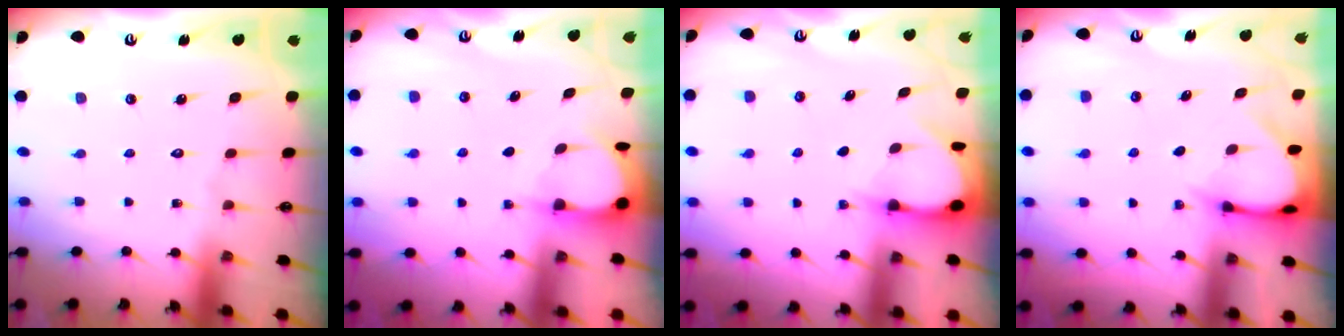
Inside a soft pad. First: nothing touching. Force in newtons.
{"total": 4.8, "press": 4.8, "slide": 0.2}
{"total": 3.3, "press": 3.3, "slide": 0.4}
{"total": 3.1, "press": 3.1, "slide": 0.2}